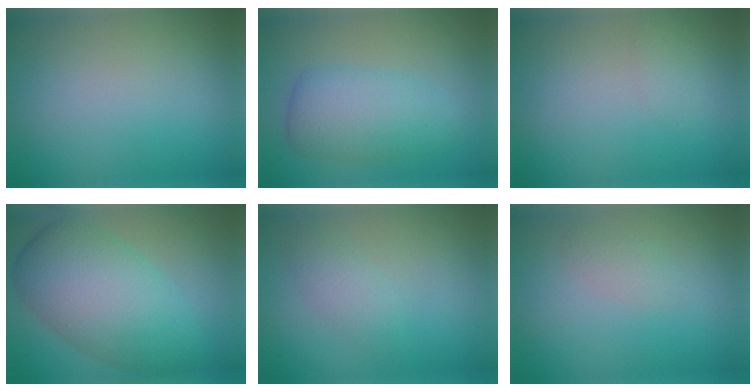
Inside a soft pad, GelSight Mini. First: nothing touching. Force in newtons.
{"total": 4.7, "press": 4.7, "slide": 0.1}
{"total": 0.8, "press": 0.8, "slide": 0.0}
{"total": 8.6, "press": 8.6, "slide": 0.2}
{"total": 1.7, "press": 1.7, "slide": 0.0}
{"total": 1.2, "press": 1.2, "slide": 0.1}